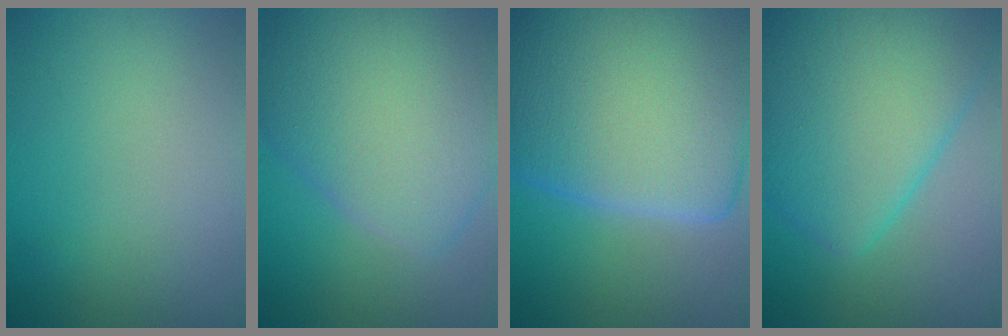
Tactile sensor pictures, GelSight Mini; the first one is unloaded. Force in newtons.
{"total": 9.8, "press": 9.8, "slide": 0.4}
{"total": 23.5, "press": 23.5, "slide": 1.1}
{"total": 10.5, "press": 10.5, "slide": 0.4}